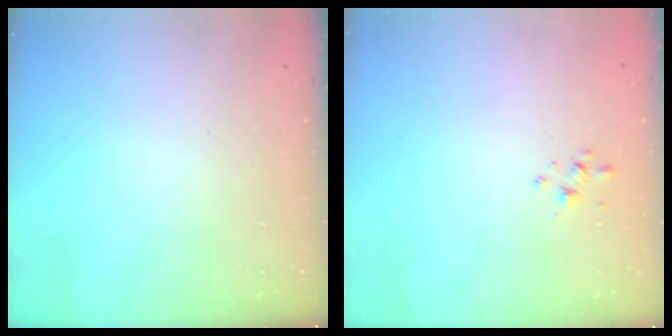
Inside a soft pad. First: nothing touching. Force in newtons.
{"total": 1.7, "press": 1.7, "slide": 0.3}